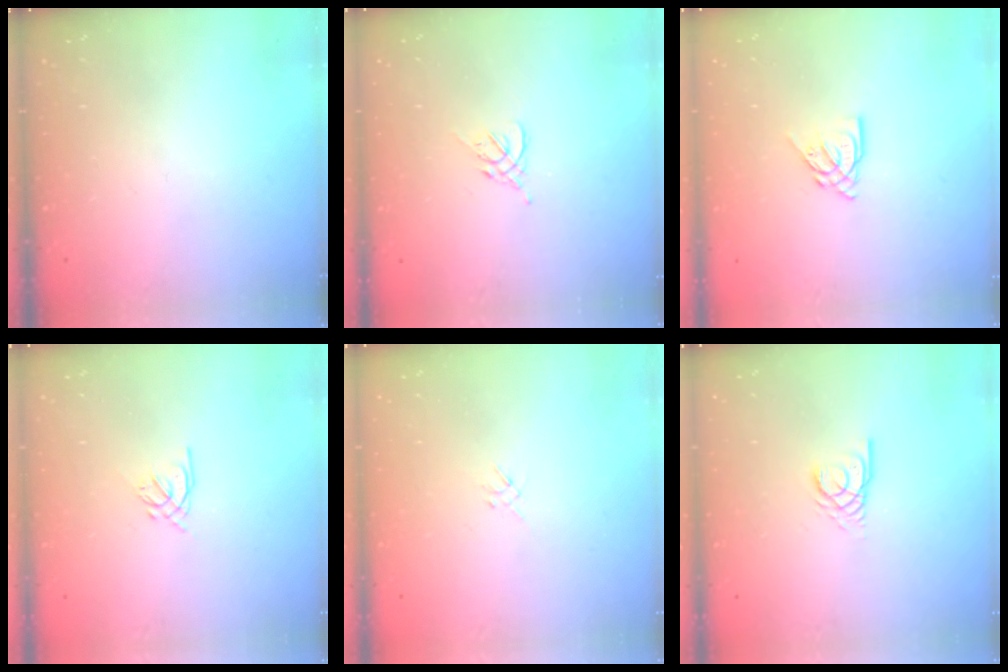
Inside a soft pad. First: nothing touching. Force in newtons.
{"total": 1.2, "press": 1.1, "slide": 0.5}
{"total": 6.7, "press": 6.7, "slide": 0.2}
{"total": 1.6, "press": 1.5, "slide": 0.6}
{"total": 1.3, "press": 1.2, "slide": 0.5}
{"total": 2.9, "press": 2.9, "slide": 0.1}